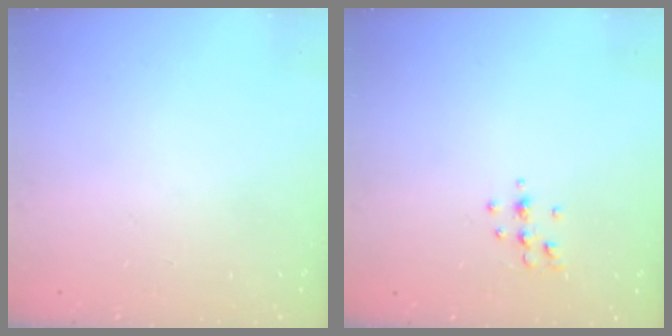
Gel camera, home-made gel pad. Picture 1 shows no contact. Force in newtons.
{"total": 5.8, "press": 5.5, "slide": 1.8}